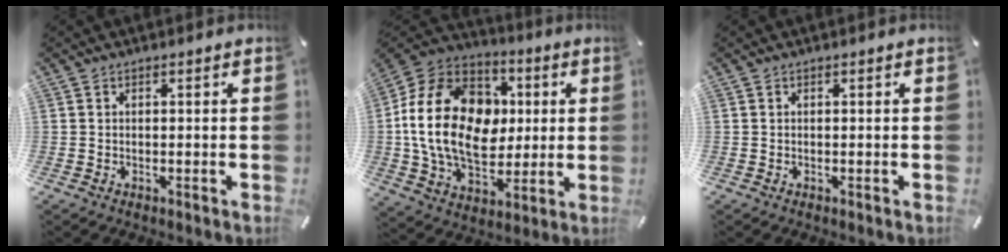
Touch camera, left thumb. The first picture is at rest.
{"total": 20.6, "force": [1.0, 15.8, 13.2], "torque": [-0.253, 0.012, 0.021]}
{"total": 0.0}